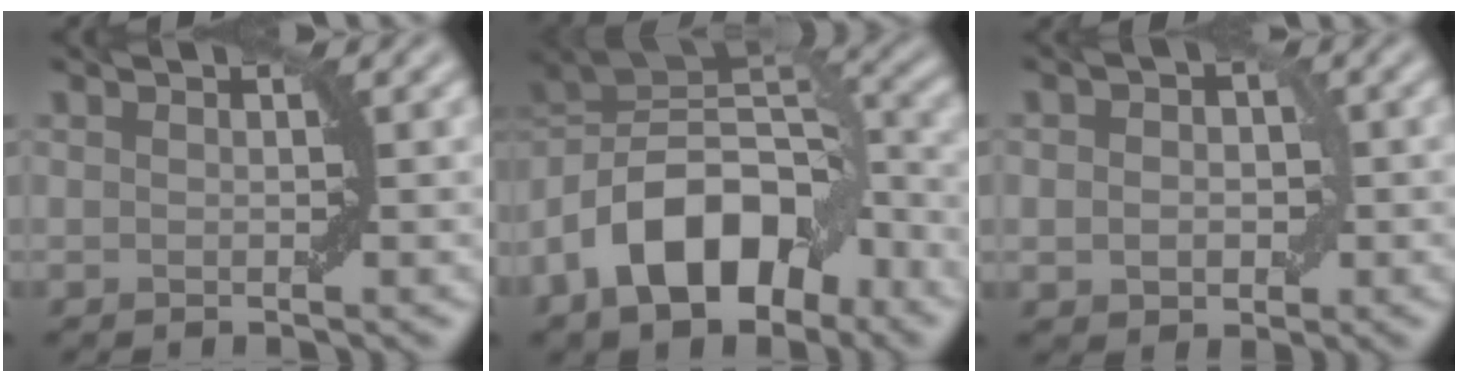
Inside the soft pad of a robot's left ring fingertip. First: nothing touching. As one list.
[{"total": 12.4, "force": [-5.6, 7.0, 8.6], "torque": [-0.141, 0.014, -0.113]}, {"total": 3.4, "force": [0.0, 2.6, 2.2], "torque": [-0.019, 0.006, -0.012]}]